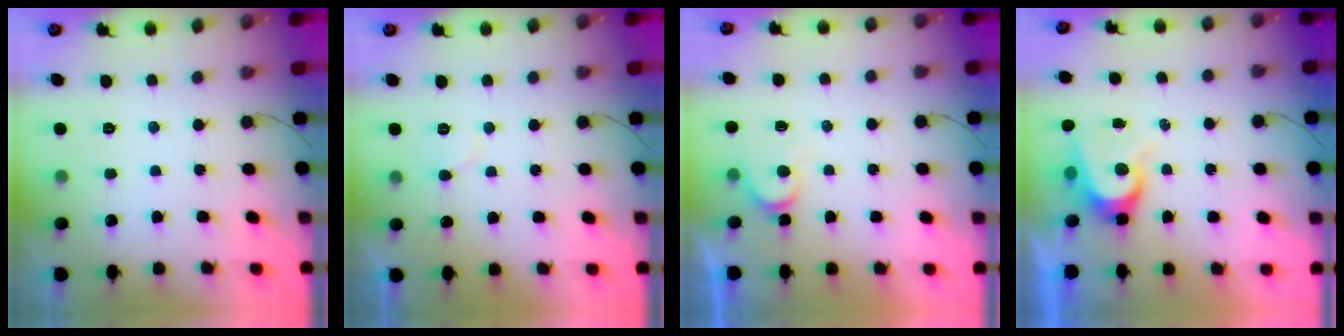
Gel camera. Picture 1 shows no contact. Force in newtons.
{"total": 4.2, "press": 4.2, "slide": 0.3}
{"total": 3.7, "press": 3.7, "slide": 0.2}
{"total": 7.1, "press": 7.1, "slide": 0.8}